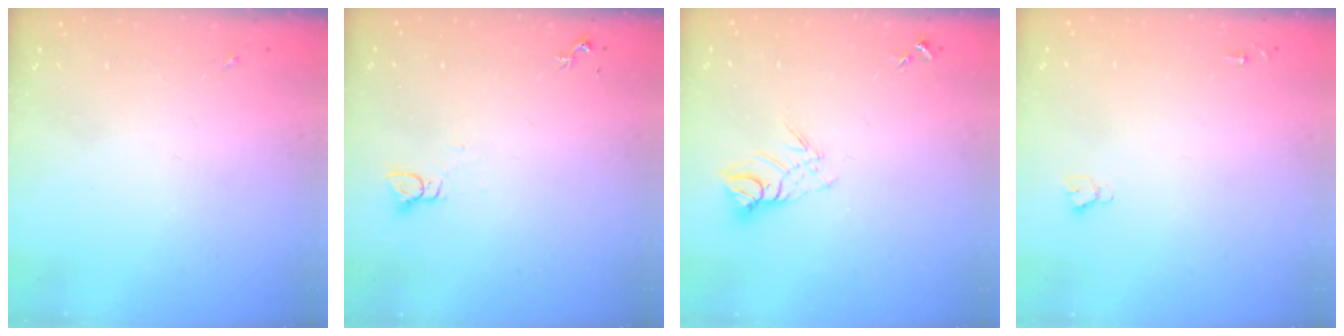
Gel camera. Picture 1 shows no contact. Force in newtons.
{"total": 2.2, "press": 2.2, "slide": 0.1}
{"total": 7.9, "press": 7.9, "slide": 0.5}
{"total": 2.7, "press": 2.7, "slide": 0.0}